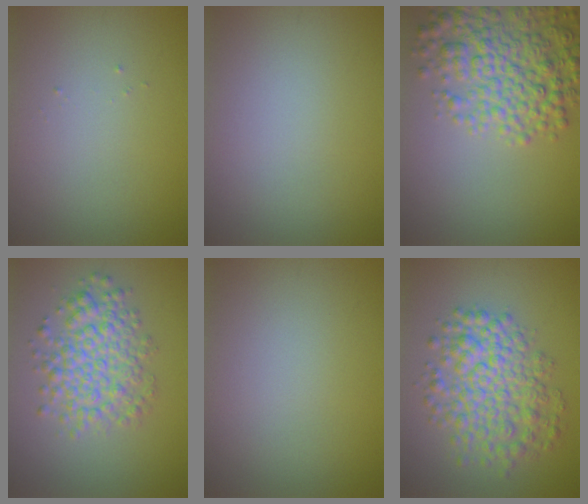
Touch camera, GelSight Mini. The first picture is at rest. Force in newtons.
{"total": 0.0}
{"total": 6.7, "press": 6.7, "slide": 0.2}
{"total": 5.0, "press": 5.0, "slide": 0.1}
{"total": 0.0}
{"total": 6.4, "press": 6.4, "slide": 0.2}